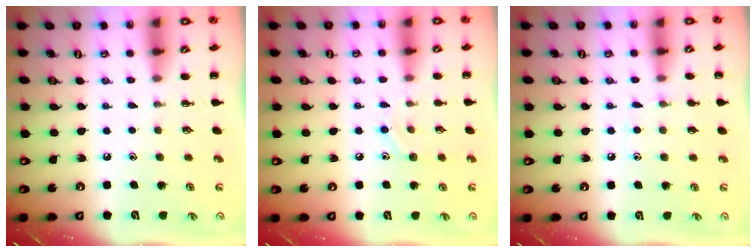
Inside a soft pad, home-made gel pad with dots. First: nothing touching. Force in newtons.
{"total": 6.8, "press": 6.6, "slide": 1.3}
{"total": 6.4, "press": 6.1, "slide": 1.9}